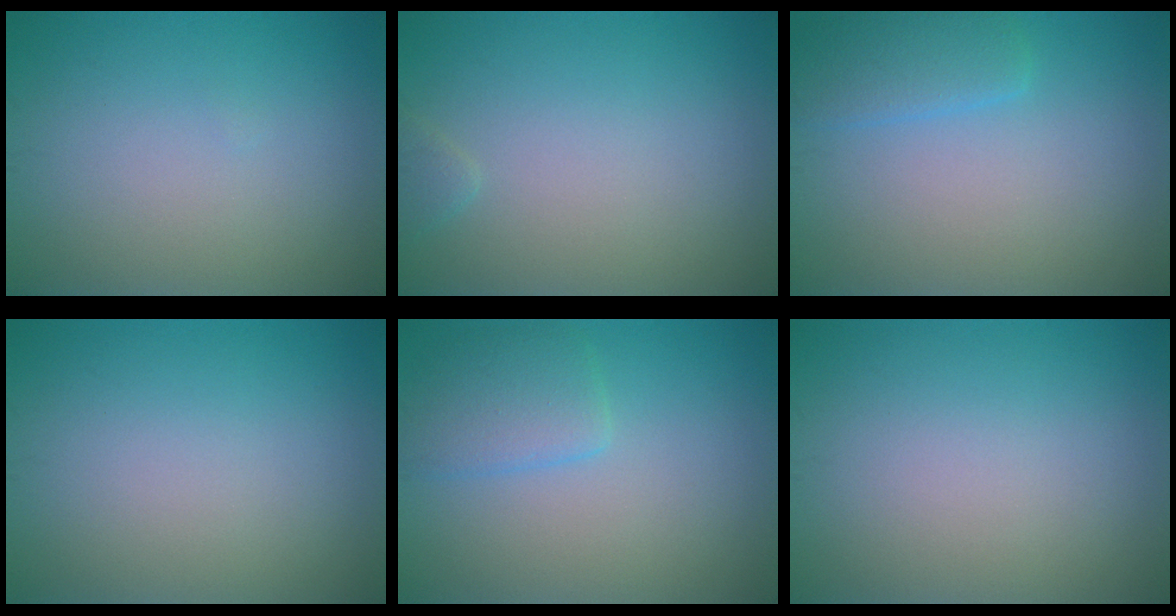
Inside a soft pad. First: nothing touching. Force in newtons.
{"total": 0.8, "press": 0.8, "slide": 0.1}
{"total": 2.5, "press": 2.5, "slide": 0.3}
{"total": 0.0}
{"total": 2.8, "press": 2.8, "slide": 0.3}
{"total": 0.0}